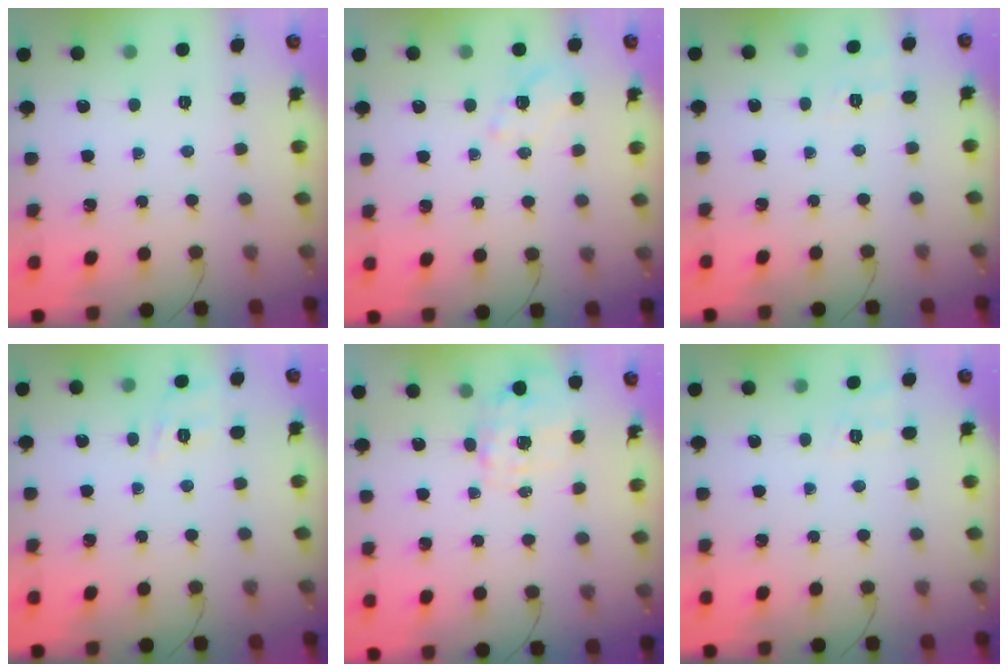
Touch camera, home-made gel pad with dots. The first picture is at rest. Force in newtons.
{"total": 2.4, "press": 1.9, "slide": 1.5}
{"total": 5.9, "press": 5.6, "slide": 1.9}
{"total": 2.2, "press": 1.2, "slide": 1.8}
{"total": 7.0, "press": 7.0, "slide": 0.6}
{"total": 2.5, "press": 1.8, "slide": 1.8}